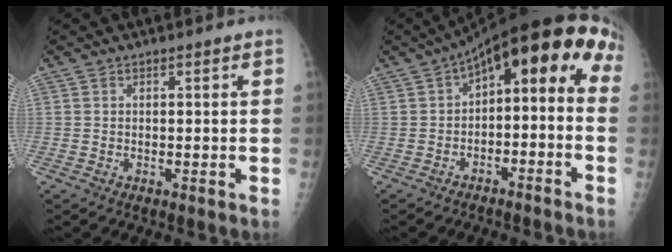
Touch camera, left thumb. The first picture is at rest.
{"total": 13.4, "force": [-1.8, 7.0, 11.3], "torque": [-0.135, 0.079, -0.026]}